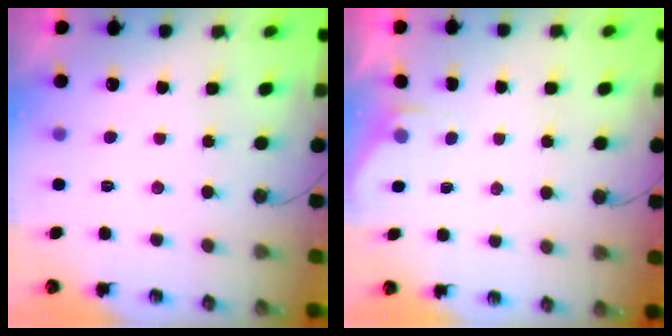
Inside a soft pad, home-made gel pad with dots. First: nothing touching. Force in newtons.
{"total": 1.4, "press": 1.3, "slide": 0.2}